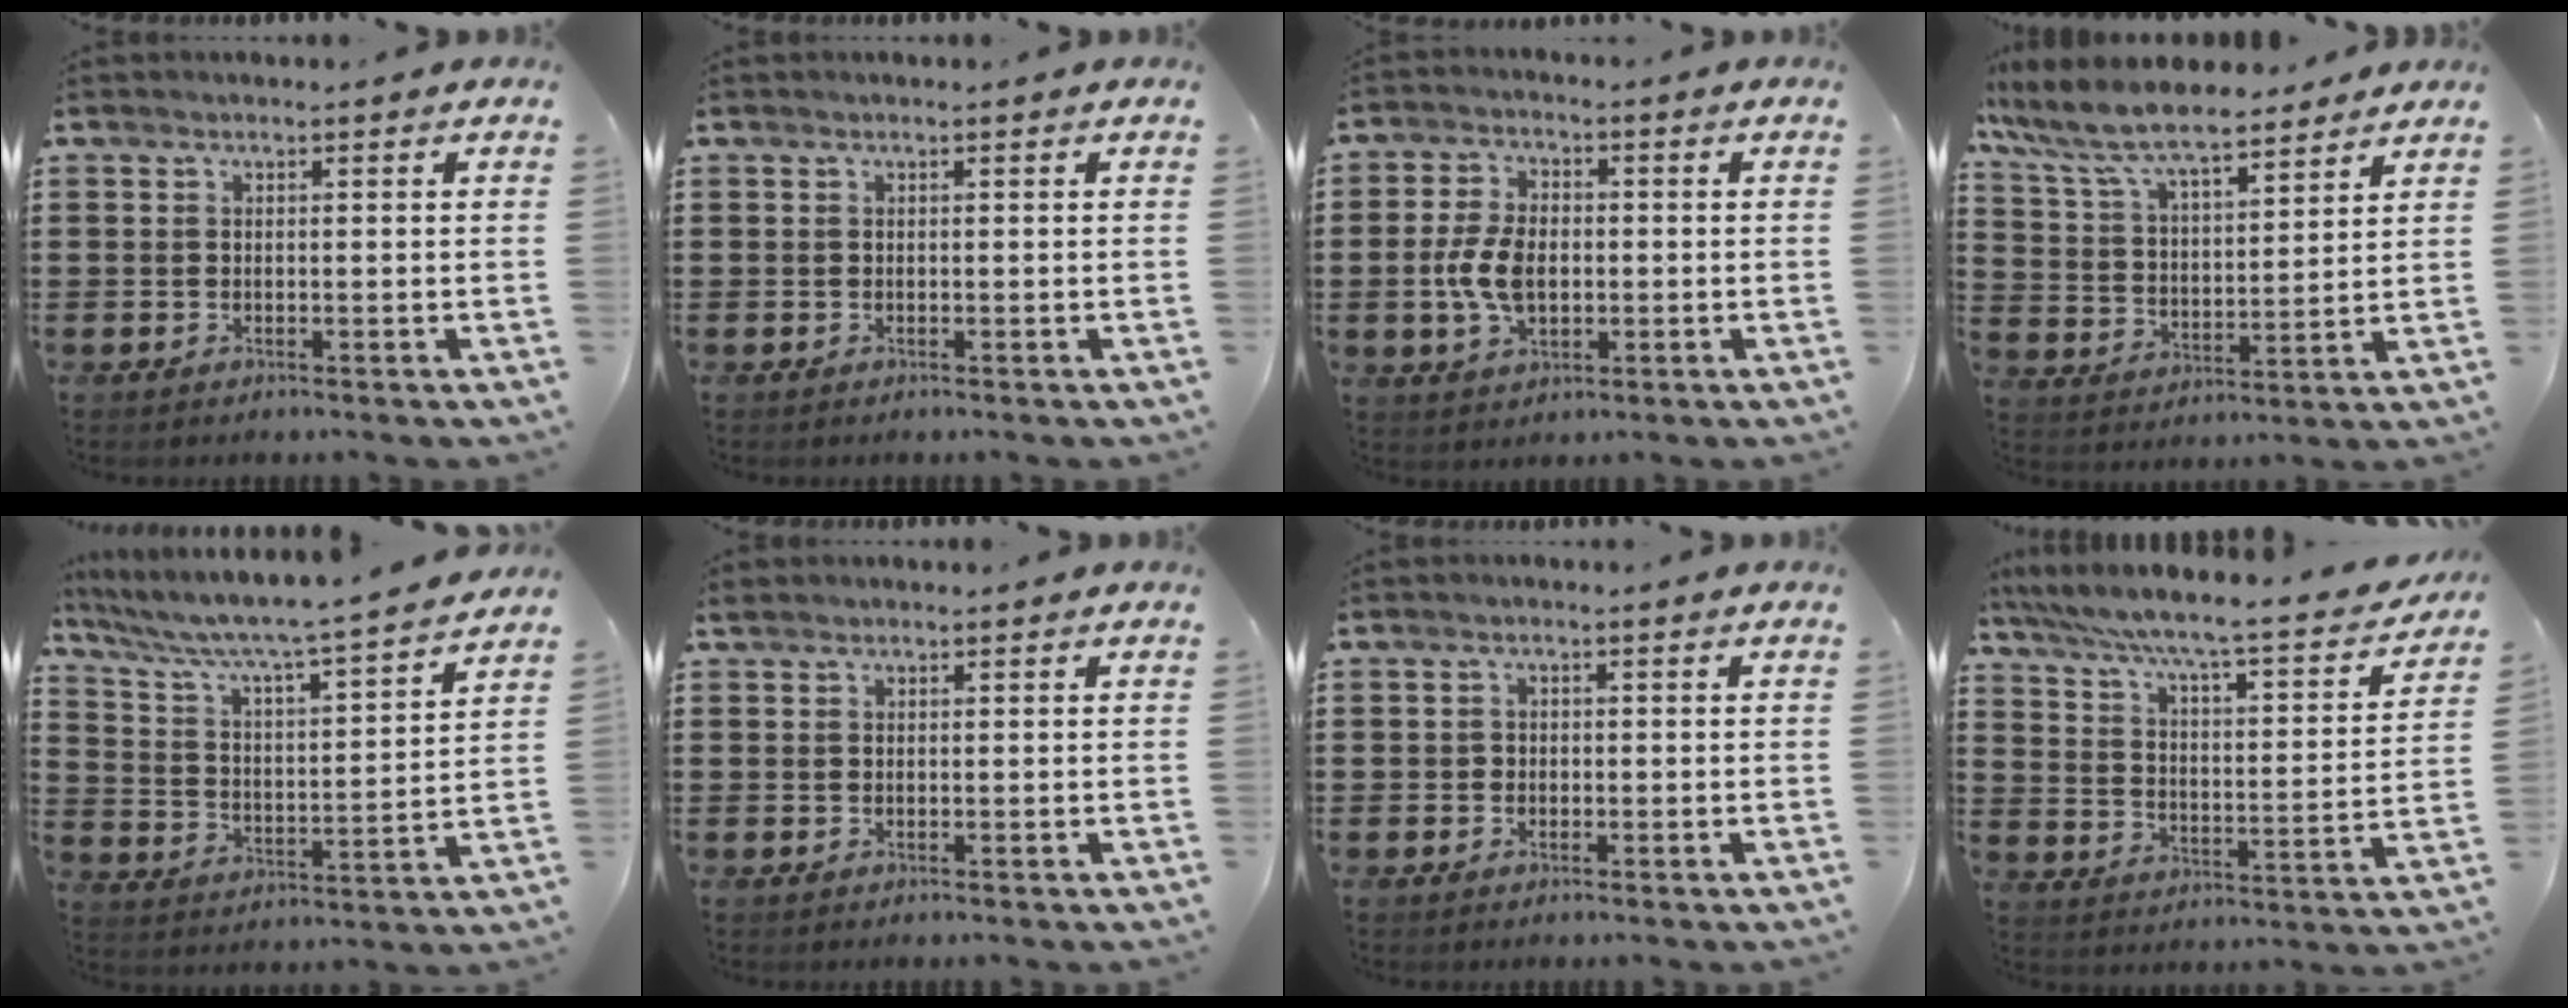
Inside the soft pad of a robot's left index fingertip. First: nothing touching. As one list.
[{"total": 0.0}, {"total": 7.1, "force": [-0.8, 4.3, 5.5], "torque": [-0.129, 0.003, -0.019]}, {"total": 9.0, "force": [7.9, 1.8, 3.8], "torque": [-0.106, -0.037, 0.138]}, {"total": 5.4, "force": [4.9, -0.2, 2.4], "torque": [-0.072, -0.045, 0.071]}, {"total": 0.6, "force": [0.4, 0.3, 0.2], "torque": [-0.007, 0.003, 0.008]}, {"total": 0.9, "force": [-0.3, 0.9, 0.2], "torque": [-0.008, 0.005, -0.007]}, {"total": 6.1, "force": [5.2, -0.1, 3.2], "torque": [-0.088, -0.047, 0.078]}]